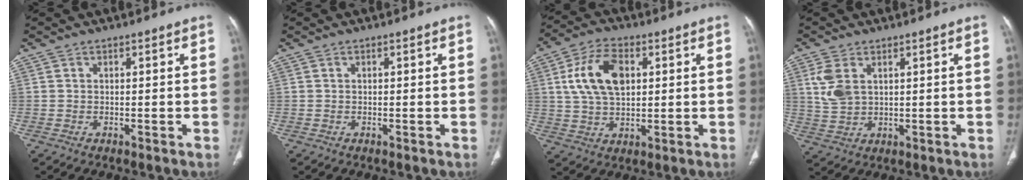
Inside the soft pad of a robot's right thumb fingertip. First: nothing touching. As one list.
[{"total": 0.0}, {"total": 12.1, "force": [2.9, 7.2, 9.3], "torque": [-0.165, 0.003, 0.053]}, {"total": 6.1, "force": [2.3, 3.6, 4.3], "torque": [-0.096, -0.005, 0.055]}]